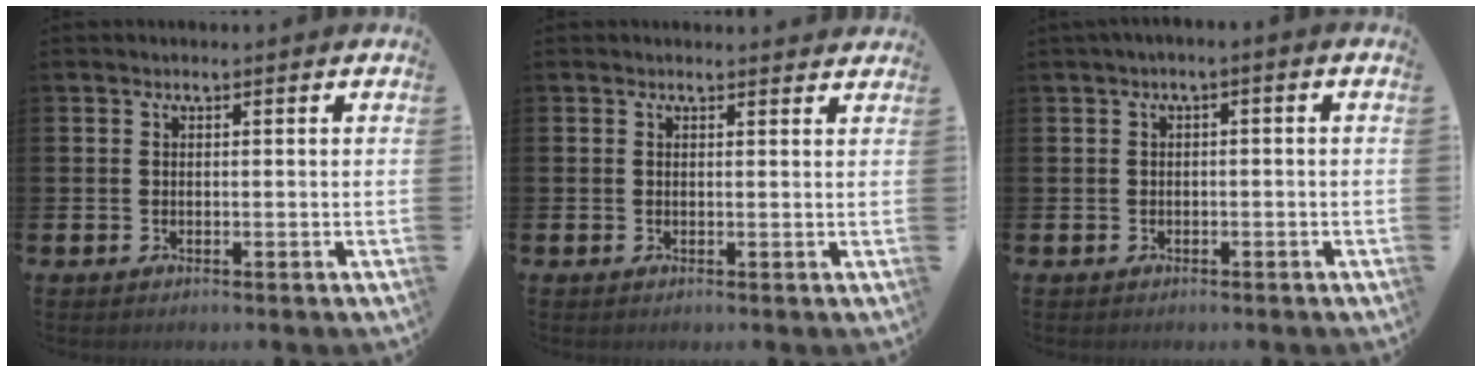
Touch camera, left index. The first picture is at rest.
{"total": 1.0, "force": [1.0, 0.0, 0.1], "torque": [0.008, -0.004, 0.017]}
{"total": 1.0, "force": [-0.6, 0.1, 0.8], "torque": [-0.020, 0.004, -0.011]}